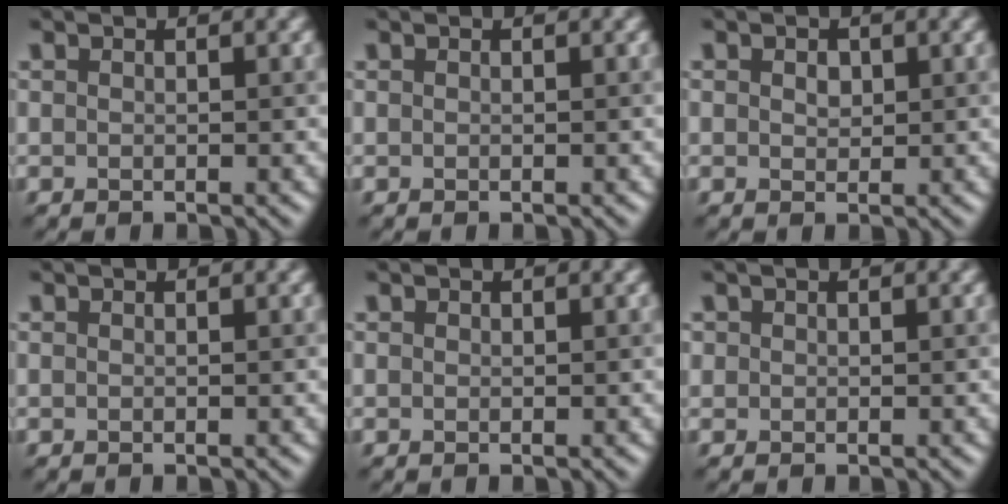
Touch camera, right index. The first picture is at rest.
{"total": 0.0}
{"total": 1.1, "force": [0.3, 0.8, 0.6], "torque": [-0.012, -0.001, 0.005]}
{"total": 0.0}
{"total": 0.0}
{"total": 0.5, "force": [0.2, 0.5, 0.0], "torque": [0.005, 0.001, 0.001]}